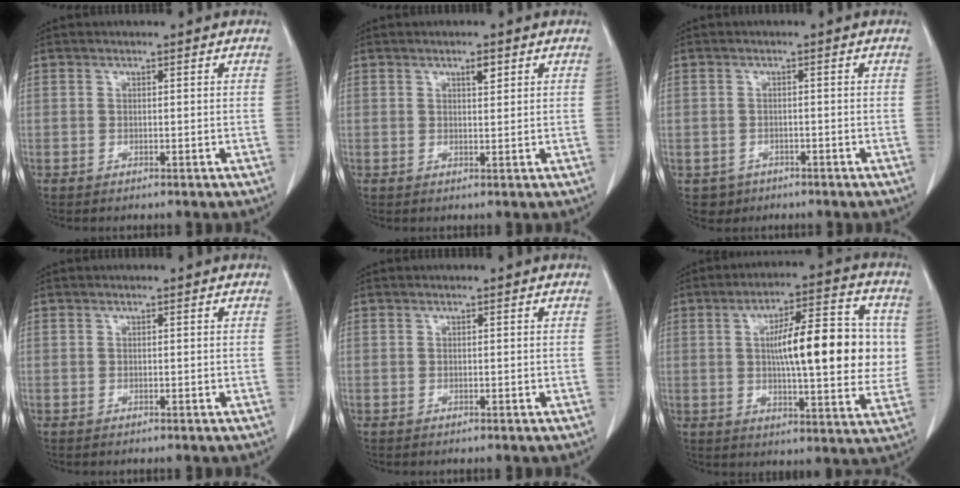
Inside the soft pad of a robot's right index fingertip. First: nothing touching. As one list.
[{"total": 1.7, "force": [1.0, 0.5, 1.3], "torque": [-0.022, -0.003, 0.015]}, {"total": 3.0, "force": [-1.5, 2.6, 0.0], "torque": [0.002, 0.010, -0.021]}, {"total": 0.0}, {"total": 0.0}, {"total": 16.8, "force": [1.9, 4.0, 16.2], "torque": [-0.238, 0.024, 0.028]}]